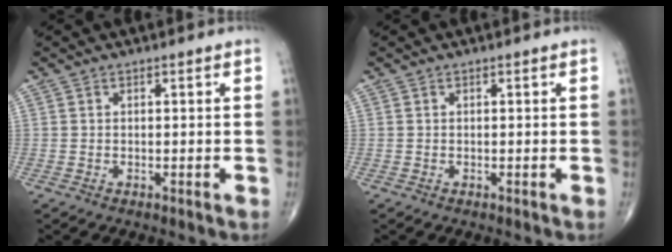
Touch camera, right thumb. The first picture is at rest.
{"total": 0.0}